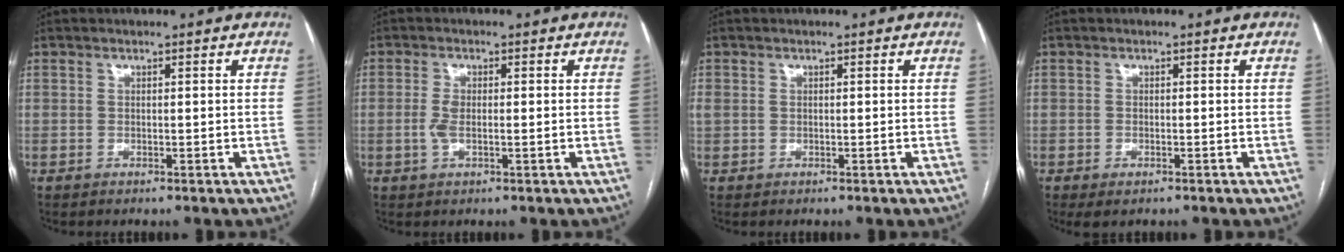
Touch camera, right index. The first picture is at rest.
{"total": 2.5, "force": [-0.2, 1.0, 2.3], "torque": [-0.057, 0.001, -0.002]}
{"total": 1.3, "force": [0.3, 1.1, 0.6], "torque": [-0.026, 0.018, 0.012]}
{"total": 1.9, "force": [-1.2, 0.9, 1.3], "torque": [-0.022, -0.003, -0.009]}